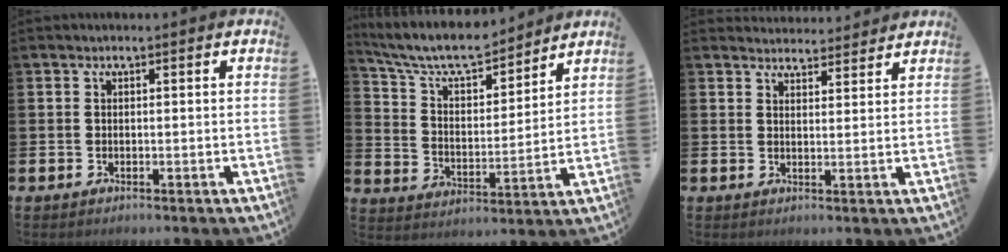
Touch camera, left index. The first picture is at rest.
{"total": 8.6, "force": [7.9, 2.0, 2.8], "torque": [-0.087, -0.049, 0.138]}
{"total": 3.5, "force": [3.5, 0.6, -0.2], "torque": [0.000, -0.020, 0.063]}